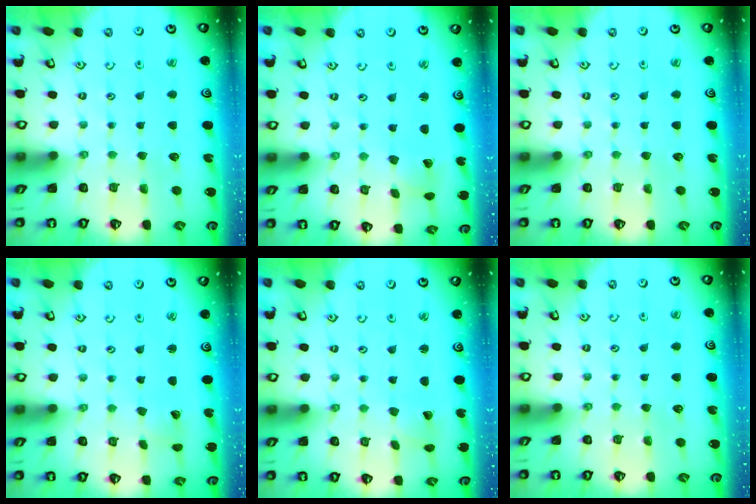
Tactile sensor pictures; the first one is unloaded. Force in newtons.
{"total": 2.2, "press": 2.2, "slide": 0.3}
{"total": 0.0}
{"total": 2.1, "press": 2.1, "slide": 0.2}
{"total": 1.8, "press": 1.8, "slide": 0.1}
{"total": 0.0}